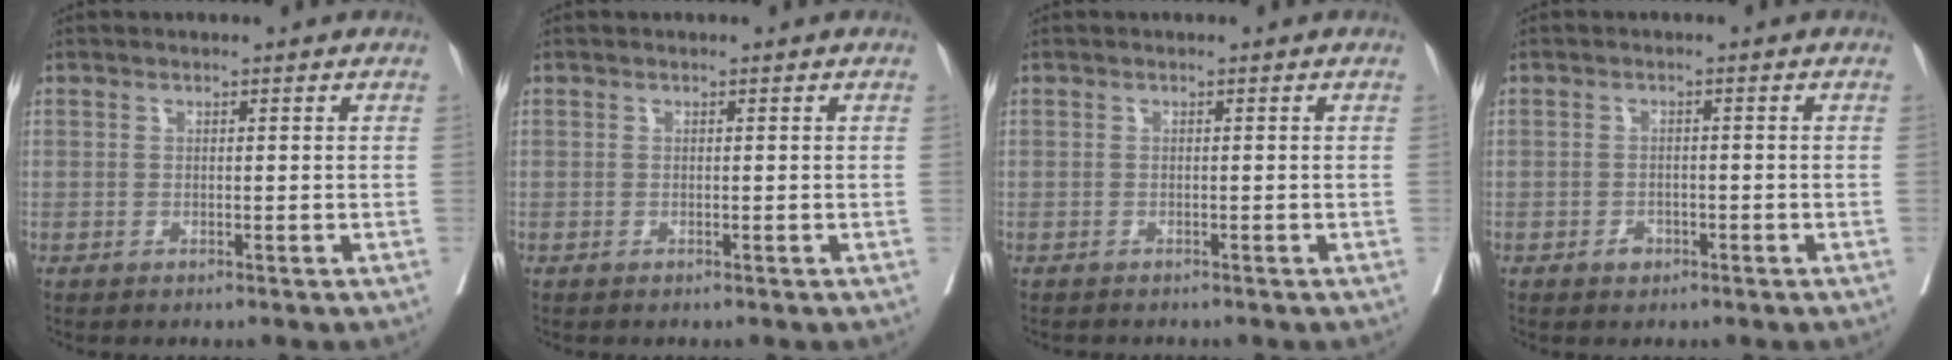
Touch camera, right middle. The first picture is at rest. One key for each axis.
{"total": 0.0}
{"total": 1.2, "fx": -1.1, "fy": 0.4, "fz": 0.2, "tx": -0.011, "ty": -0.003, "tz": -0.018}
{"total": 1.5, "fx": -0.9, "fy": 1.1, "fz": 0.6, "tx": -0.007, "ty": 0.004, "tz": -0.011}